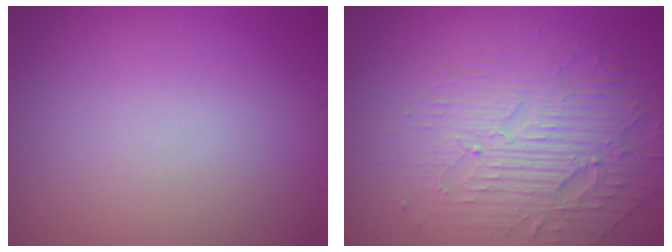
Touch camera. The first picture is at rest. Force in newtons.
{"total": 4.4, "press": 3.9, "slide": 2.2}